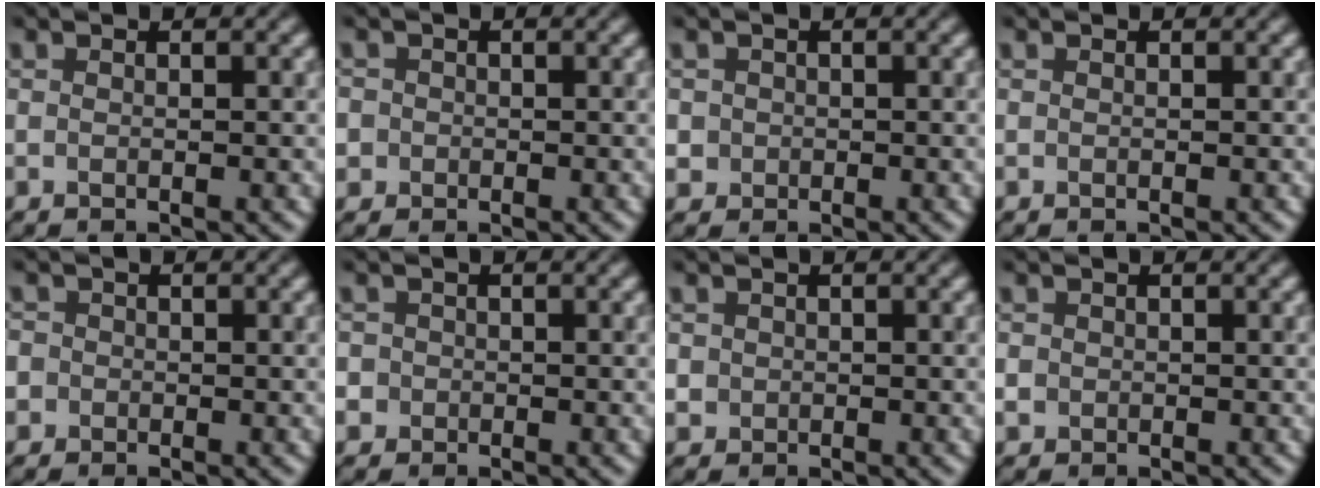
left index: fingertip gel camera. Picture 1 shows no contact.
{"total": 2.0, "force": [-0.1, 2.0, 0.3], "torque": [0.014, 0.009, -0.022]}
{"total": 2.8, "force": [-0.3, 2.8, 0.5], "torque": [0.002, 0.011, -0.026]}
{"total": 0.0}
{"total": 1.5, "force": [-0.1, 1.5, 0.2], "torque": [0.017, 0.009, -0.013]}
{"total": 1.6, "force": [-0.3, 1.6, 0.2], "torque": [0.013, 0.008, -0.013]}
{"total": 1.1, "force": [0.0, 1.1, -0.1], "torque": [0.013, -0.001, 0.004]}
{"total": 0.7, "force": [-0.1, 0.7, 0.0], "torque": [0.005, 0.000, -0.003]}